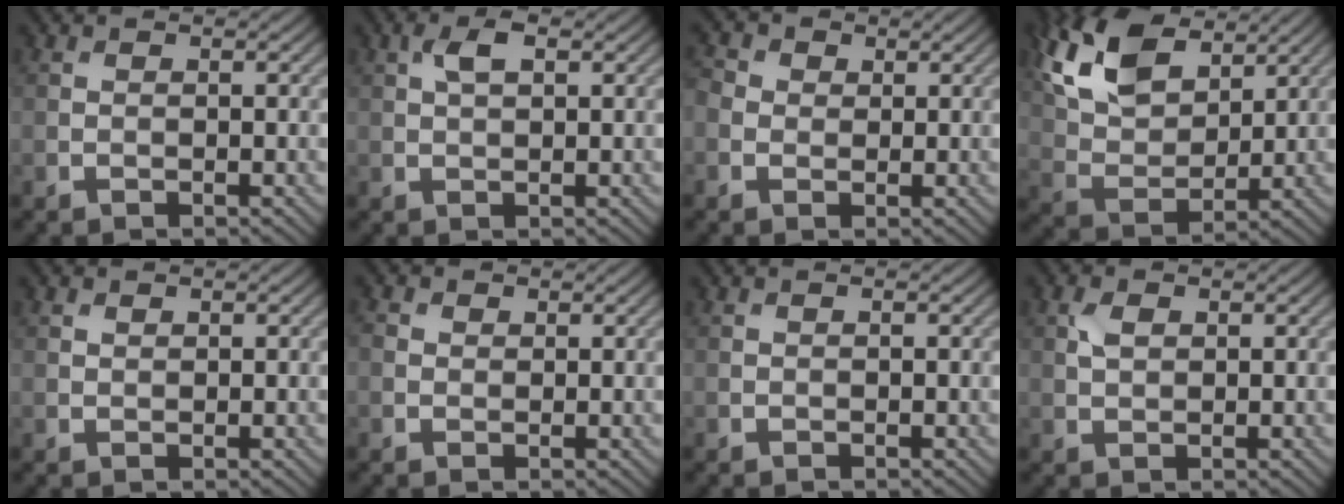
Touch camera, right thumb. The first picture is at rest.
{"total": 3.0, "force": [1.1, 1.3, 2.4], "torque": [-0.051, 0.006, 0.020]}
{"total": 3.0, "force": [0.4, 2.7, 1.3], "torque": [-0.037, 0.006, 0.003]}
{"total": 12.3, "force": [6.9, 6.6, 7.8], "torque": [-0.192, 0.023, 0.129]}
{"total": 0.6, "force": [0.5, 0.3, 0.2], "torque": [-0.004, 0.000, 0.012]}
{"total": 1.5, "force": [0.5, 1.3, 0.5], "torque": [-0.015, 0.001, 0.007]}
{"total": 0.0}
{"total": 2.0, "force": [0.8, 1.2, 1.4], "torque": [-0.036, 0.003, 0.015]}